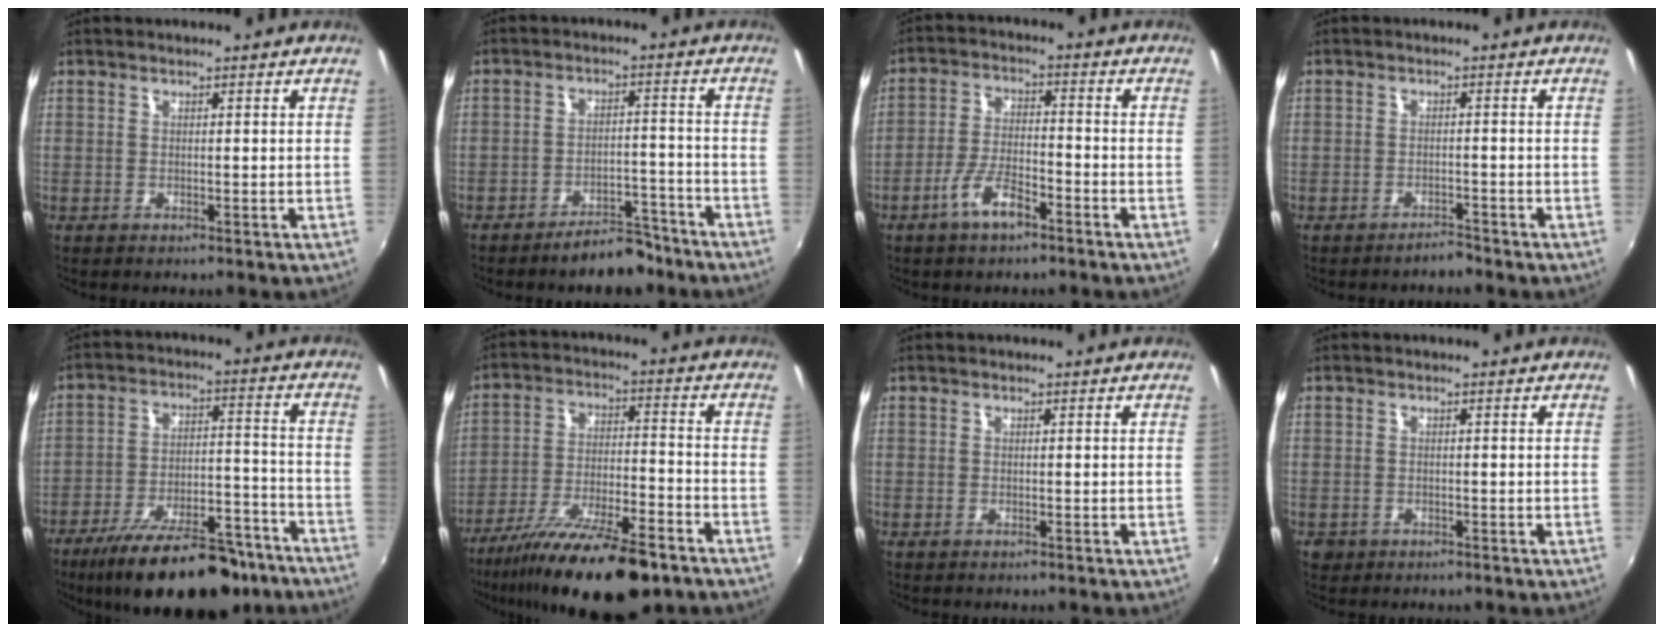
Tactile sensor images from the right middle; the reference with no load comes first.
{"total": 7.6, "force": [-6.3, 3.0, 3.0], "torque": [-0.056, 0.027, -0.076]}
{"total": 7.1, "force": [-4.4, 2.1, 5.1], "torque": [-0.106, 0.003, -0.078]}
{"total": 2.0, "force": [-1.9, 0.4, 0.3], "torque": [-0.010, 0.002, -0.029]}
{"total": 22.4, "force": [-17.2, 7.7, 12.1], "torque": [-0.208, -0.013, -0.244]}
{"total": 20.6, "force": [-15.2, 5.2, 13.0], "torque": [-0.240, -0.041, -0.244]}
{"total": 0.0}
{"total": 1.9, "force": [-0.8, 1.7, 0.6], "torque": [-0.016, -0.005, -0.011]}